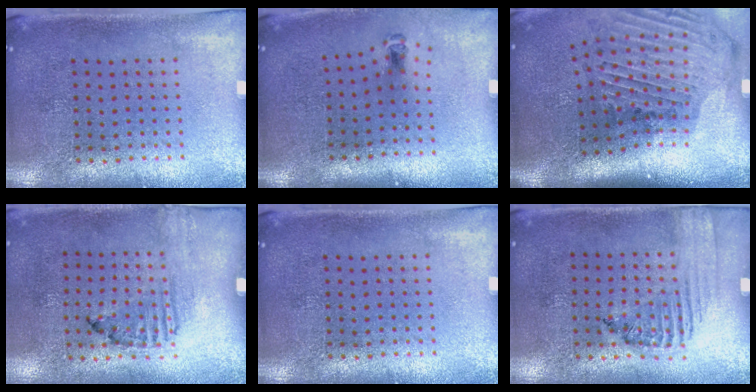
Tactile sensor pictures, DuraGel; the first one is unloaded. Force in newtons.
{"total": 0.7, "press": 0.3, "slide": 0.6}
{"total": 2.9, "press": 2.1, "slide": 2.0}
{"total": 1.6, "press": 1.1, "slide": 1.2}
{"total": 0.0}
{"total": 1.6, "press": 1.2, "slide": 1.0}